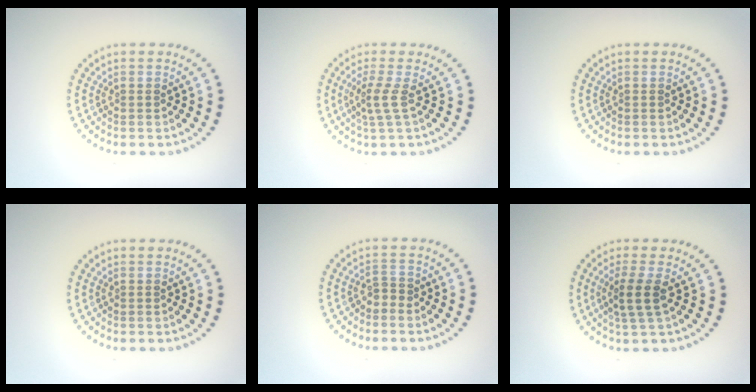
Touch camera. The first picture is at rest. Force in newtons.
{"total": 2.0, "press": 1.4, "slide": 1.5}
{"total": 0.0}
{"total": 0.0}
{"total": 0.9, "press": 0.8, "slide": 0.5}
{"total": 2.6, "press": 2.1, "slide": 1.4}